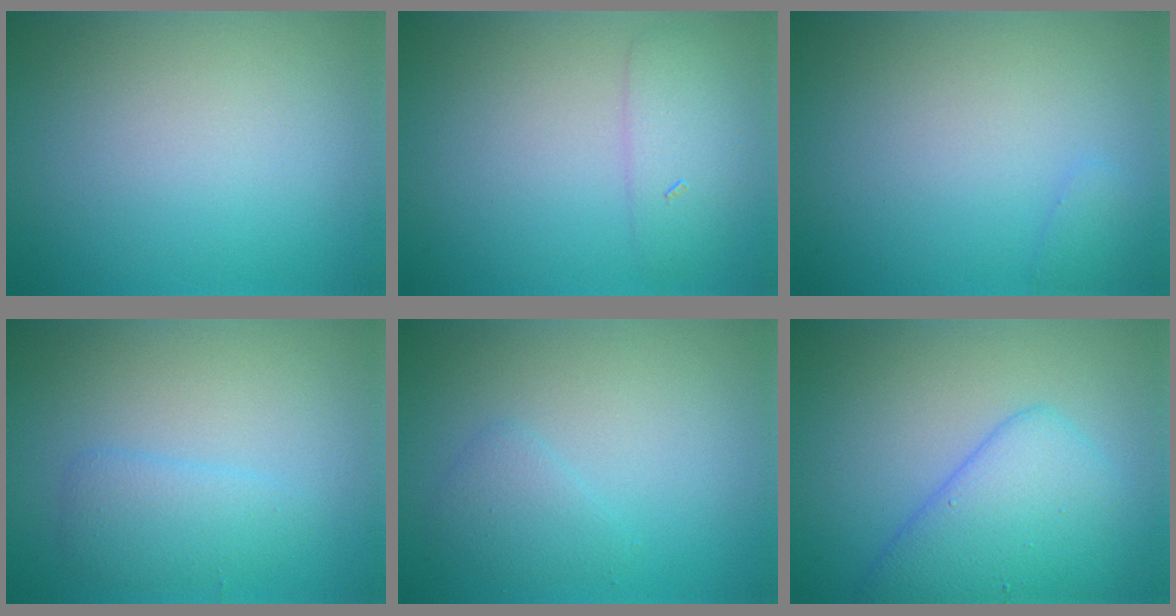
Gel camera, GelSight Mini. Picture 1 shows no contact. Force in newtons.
{"total": 2.7, "press": 2.7, "slide": 0.1}
{"total": 0.8, "press": 0.8, "slide": 0.0}
{"total": 2.3, "press": 2.3, "slide": 0.2}
{"total": 1.6, "press": 1.6, "slide": 0.0}
{"total": 5.6, "press": 5.6, "slide": 0.2}